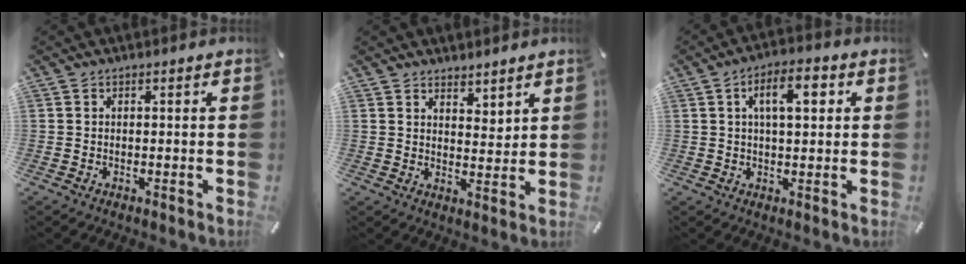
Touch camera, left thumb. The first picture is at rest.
{"total": 4.1, "force": [3.6, 1.9, -0.2], "torque": [0.010, -0.024, 0.067]}
{"total": 8.4, "force": [2.6, 3.7, 7.1], "torque": [-0.113, 0.001, 0.037]}